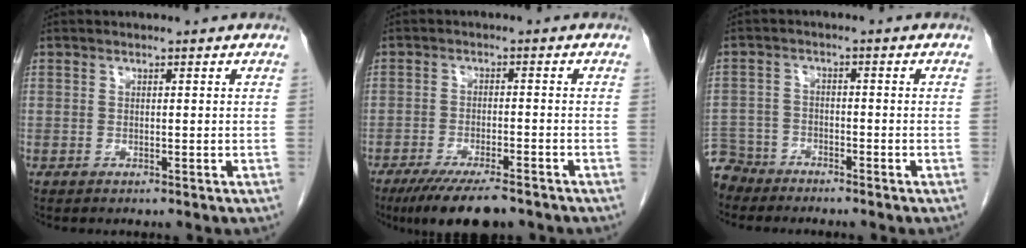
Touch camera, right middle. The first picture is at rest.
{"total": 9.5, "force": [-7.4, 1.9, 5.8], "torque": [-0.090, -0.018, -0.117]}
{"total": 6.4, "force": [-5.7, 2.7, -0.6], "torque": [0.007, -0.003, -0.114]}